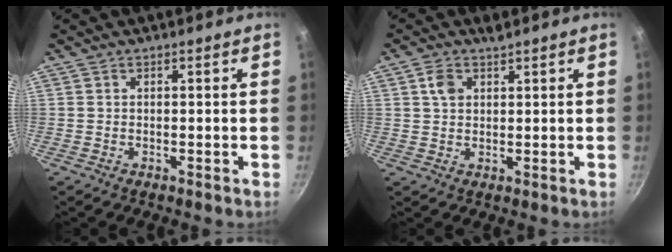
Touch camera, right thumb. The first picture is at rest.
{"total": 3.1, "force": [1.5, 2.0, 1.9], "torque": [-0.033, -0.002, 0.031]}